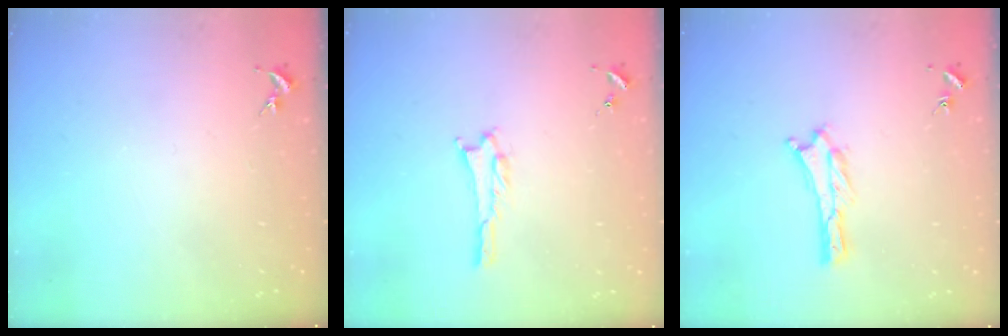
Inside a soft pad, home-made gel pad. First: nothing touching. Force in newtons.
{"total": 1.1, "press": 1.0, "slide": 0.1}
{"total": 0.7, "press": 0.6, "slide": 0.2}